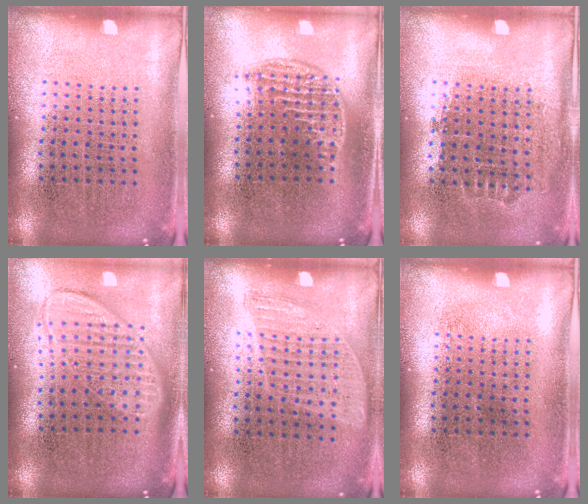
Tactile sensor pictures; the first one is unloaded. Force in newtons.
{"total": 1.3, "press": 1.1, "slide": 0.6}
{"total": 0.7, "press": 0.6, "slide": 0.3}
{"total": 2.0, "press": 1.5, "slide": 1.2}
{"total": 0.8, "press": 0.8, "slide": 0.3}
{"total": 0.0}